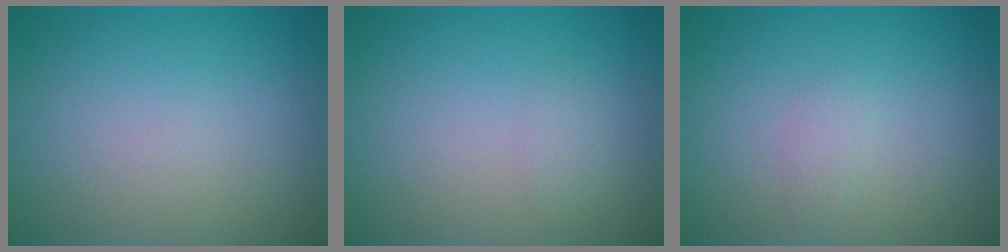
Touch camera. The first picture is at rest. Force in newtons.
{"total": 0.9, "press": 0.9, "slide": 0.0}
{"total": 0.8, "press": 0.8, "slide": 0.0}